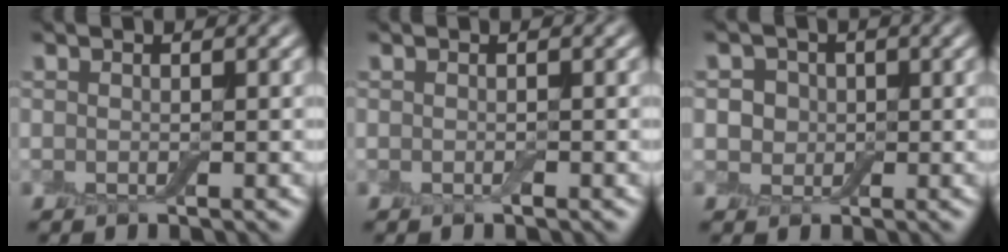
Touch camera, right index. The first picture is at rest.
{"total": 0.0}
{"total": 3.5, "force": [0.8, 3.1, 1.5], "torque": [-0.010, 0.012, -0.003]}